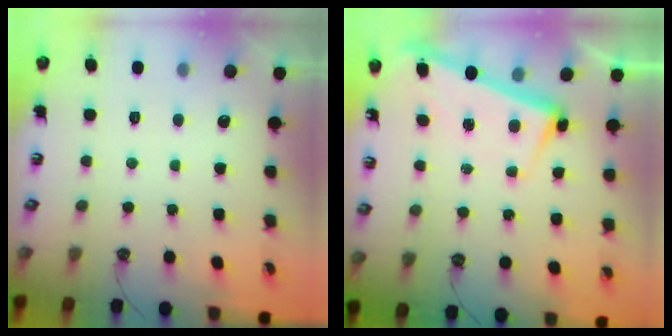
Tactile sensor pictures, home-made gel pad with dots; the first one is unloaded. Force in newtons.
{"total": 2.6, "press": 2.5, "slide": 0.8}